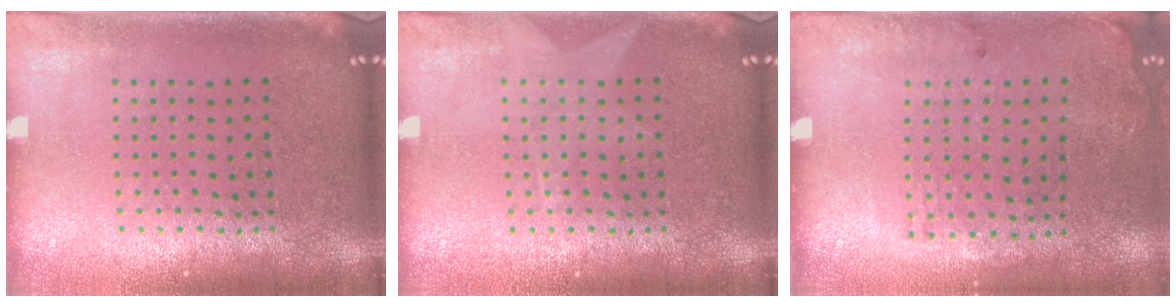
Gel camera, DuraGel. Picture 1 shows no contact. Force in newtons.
{"total": 1.0, "press": 1.0, "slide": 0.1}
{"total": 1.8, "press": 1.2, "slide": 1.3}